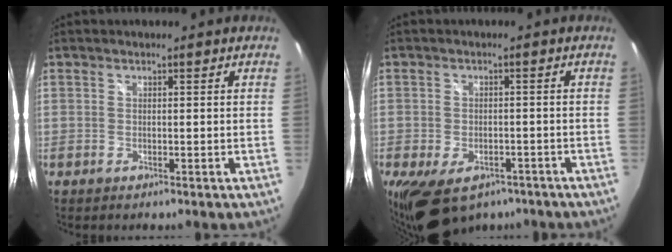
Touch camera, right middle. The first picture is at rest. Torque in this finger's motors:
{"motor_torque": [0.81, -0.90, 0.02, 0.03]}